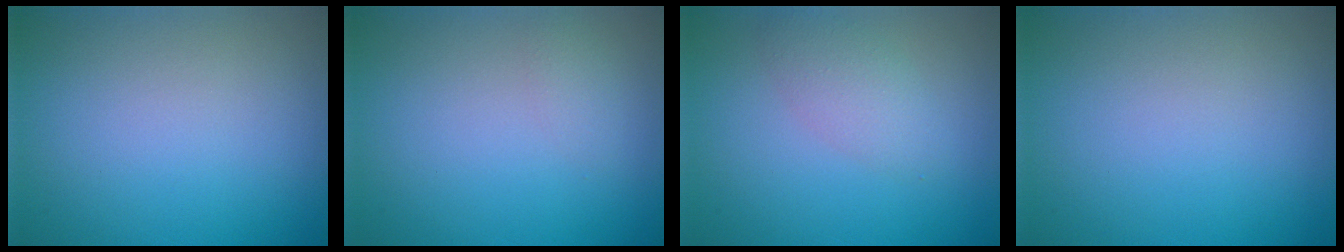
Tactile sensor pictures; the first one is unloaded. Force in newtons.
{"total": 0.8, "press": 0.8, "slide": 0.0}
{"total": 2.2, "press": 2.2, "slide": 0.1}
{"total": 0.0}